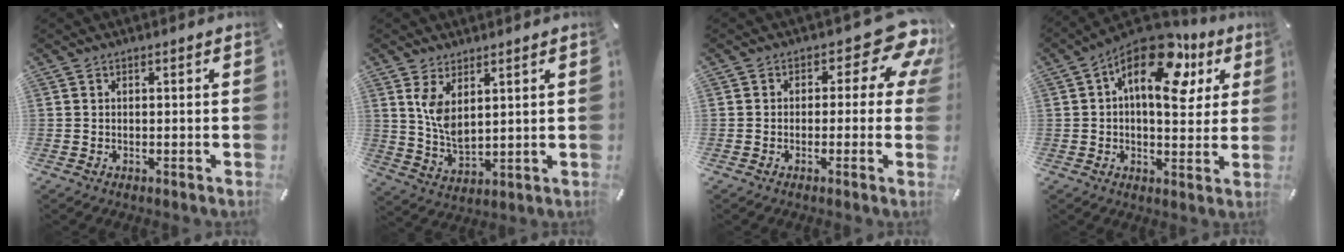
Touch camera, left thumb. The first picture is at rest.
{"total": 6.7, "force": [3.8, 2.9, 4.6], "torque": [-0.114, -0.022, 0.068]}
{"total": 11.5, "force": [3.9, 5.9, 9.0], "torque": [-0.111, -0.023, 0.068]}
{"total": 17.6, "force": [7.9, 9.2, 12.8], "torque": [-0.189, -0.046, 0.131]}